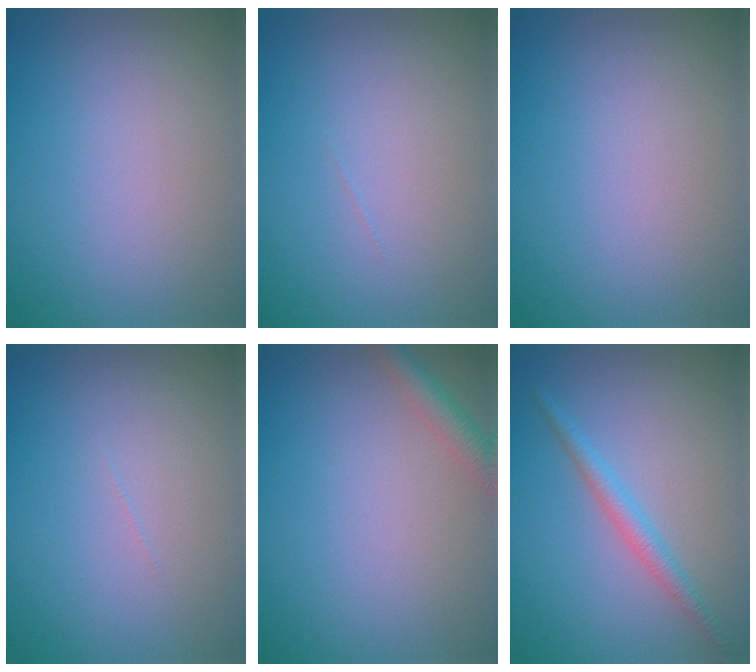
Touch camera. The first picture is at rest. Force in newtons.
{"total": 0.0}
{"total": 0.0}
{"total": 0.0}
{"total": 2.1, "press": 2.1, "slide": 0.1}
{"total": 2.0, "press": 2.0, "slide": 0.1}